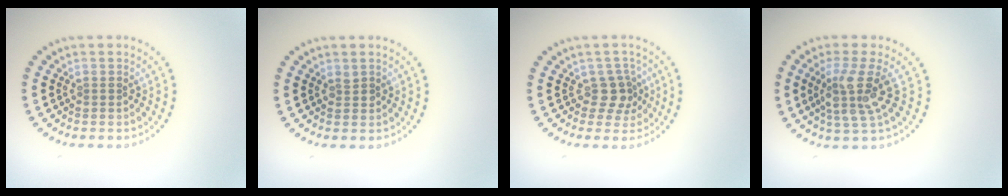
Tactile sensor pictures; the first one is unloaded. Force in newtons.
{"total": 0.6, "press": 0.6, "slide": 0.2}
{"total": 2.3, "press": 1.9, "slide": 1.3}
{"total": 3.8, "press": 3.0, "slide": 2.4}